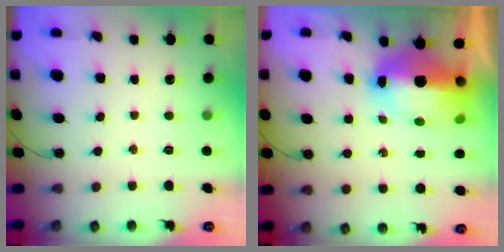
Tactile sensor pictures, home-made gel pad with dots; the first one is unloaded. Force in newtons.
{"total": 14.7, "press": 14.6, "slide": 1.9}